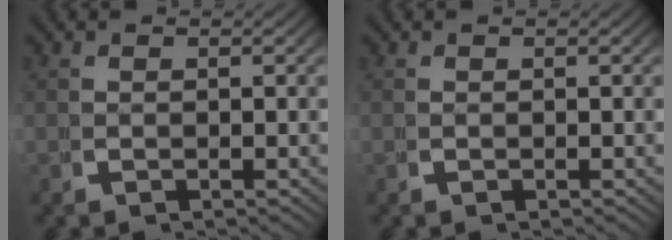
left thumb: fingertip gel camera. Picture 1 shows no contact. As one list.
[{"total": 0.0}]